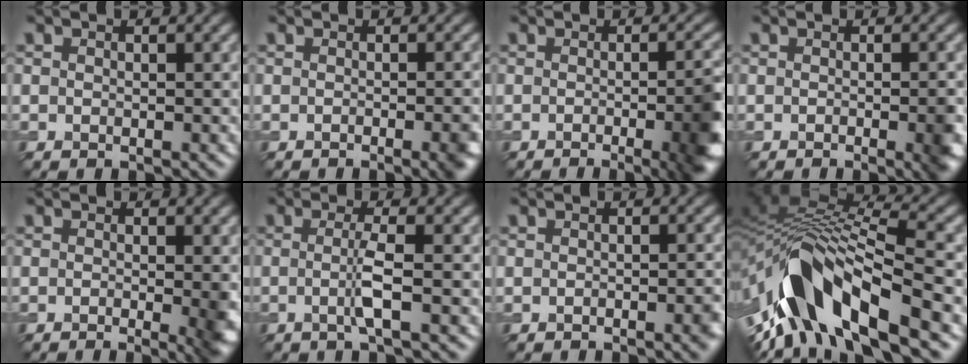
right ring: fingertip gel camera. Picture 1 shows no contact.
{"total": 3.1, "force": [-1.4, 0.8, 2.6], "torque": [-0.029, -0.001, -0.021]}
{"total": 7.3, "force": [-2.2, 2.4, 6.5], "torque": [-0.060, -0.006, -0.022]}
{"total": 3.2, "force": [-1.1, 0.9, 2.9], "torque": [-0.036, -0.004, -0.015]}
{"total": 3.7, "force": [-0.6, 0.9, 3.5], "torque": [-0.049, -0.007, -0.007]}
{"total": 2.7, "force": [-0.2, 0.3, 2.6], "torque": [-0.054, -0.004, -0.009]}
{"total": 1.7, "force": [-0.8, 0.4, 1.4], "torque": [-0.015, 0.001, -0.012]}
{"total": 12.5, "force": [-4.8, 5.2, 10.3], "torque": [-0.189, 0.011, -0.085]}